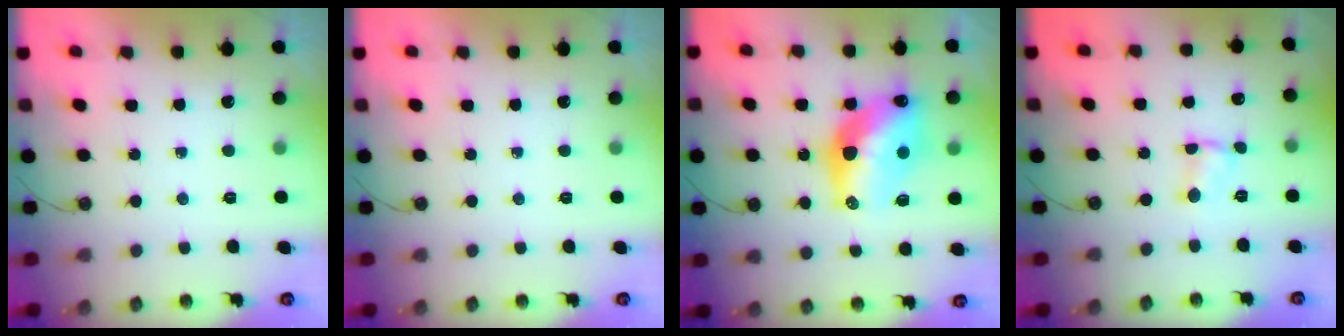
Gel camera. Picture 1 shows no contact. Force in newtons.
{"total": 0.0}
{"total": 16.6, "press": 16.5, "slide": 1.4}
{"total": 2.2, "press": 2.1, "slide": 0.3}